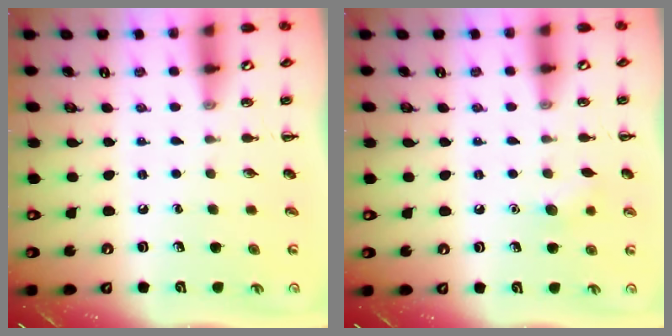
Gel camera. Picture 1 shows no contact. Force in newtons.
{"total": 5.6, "press": 5.5, "slide": 1.3}